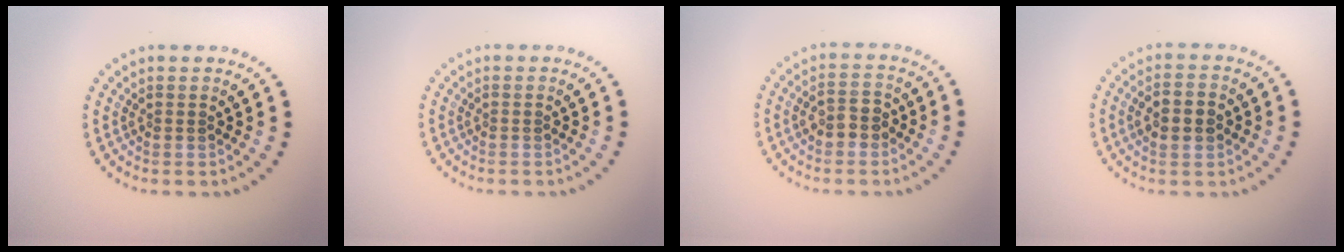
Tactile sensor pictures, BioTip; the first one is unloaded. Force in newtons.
{"total": 0.0}
{"total": 2.4, "press": 2.4, "slide": 0.3}
{"total": 2.9, "press": 2.9, "slide": 0.2}